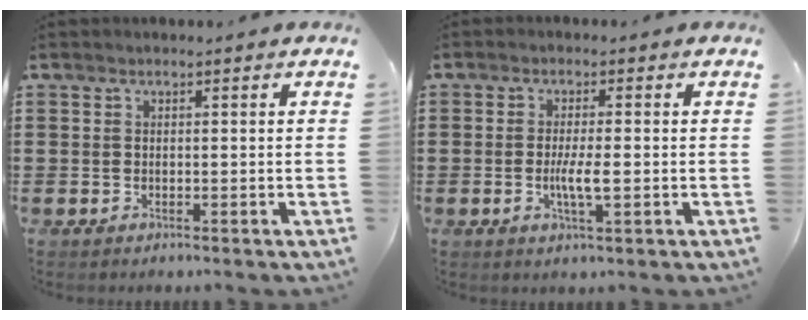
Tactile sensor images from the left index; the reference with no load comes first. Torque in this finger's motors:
{"motor_torque": [0.47, 0.09, 0.35, 0.08]}